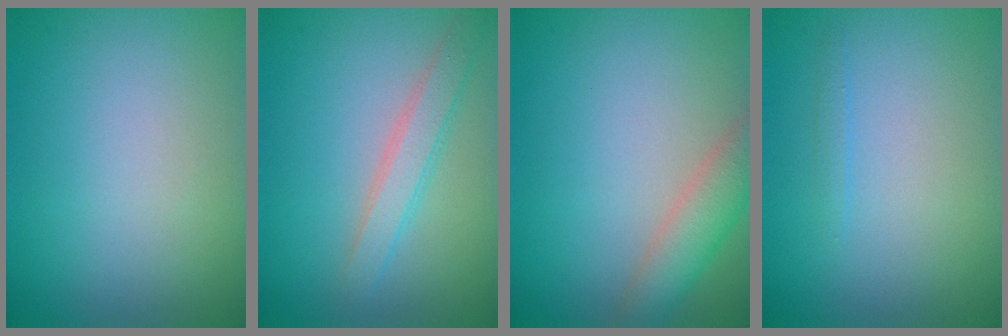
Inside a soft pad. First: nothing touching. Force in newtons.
{"total": 2.5, "press": 2.5, "slide": 0.1}
{"total": 3.8, "press": 3.8, "slide": 0.3}
{"total": 0.6, "press": 0.6, "slide": 0.1}